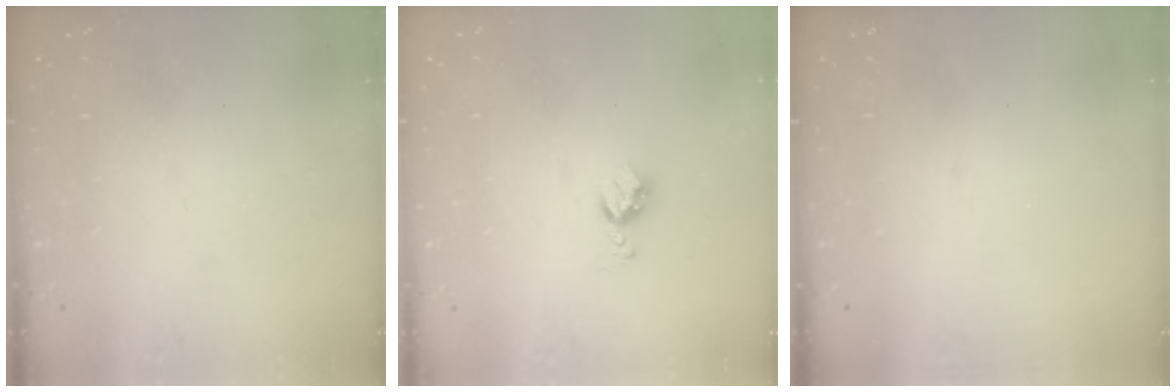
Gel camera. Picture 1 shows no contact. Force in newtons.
{"total": 4.3, "press": 4.3, "slide": 0.5}
{"total": 0.0}